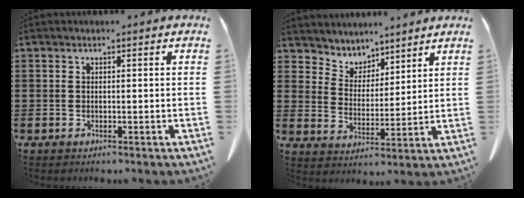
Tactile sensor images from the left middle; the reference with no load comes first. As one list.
[{"total": 4.5, "force": [4.1, 1.9, -0.7], "torque": [-0.016, -0.027, 0.070]}]